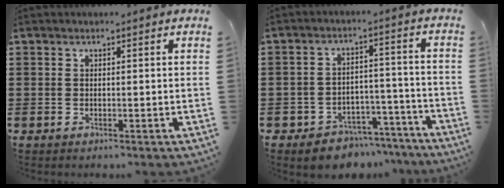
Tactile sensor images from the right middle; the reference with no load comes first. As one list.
[{"total": 5.7, "force": [-5.4, 1.8, 0.4], "torque": [-0.006, 0.025, -0.109]}]